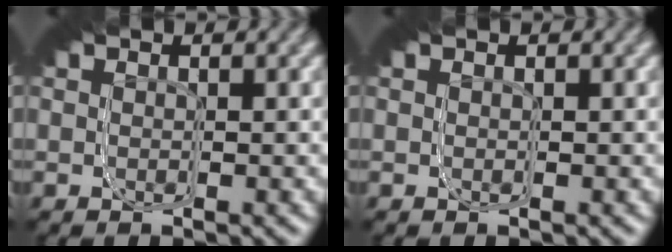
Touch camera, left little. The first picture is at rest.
{"total": 0.0}